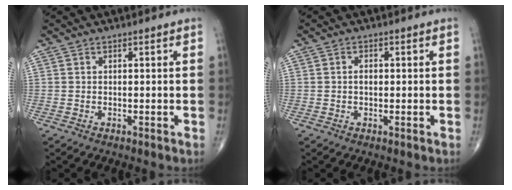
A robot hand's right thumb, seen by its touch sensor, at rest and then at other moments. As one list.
[{"total": 1.7, "force": [0.0, 1.1, 1.3], "torque": [-0.020, 0.003, 0.000]}]